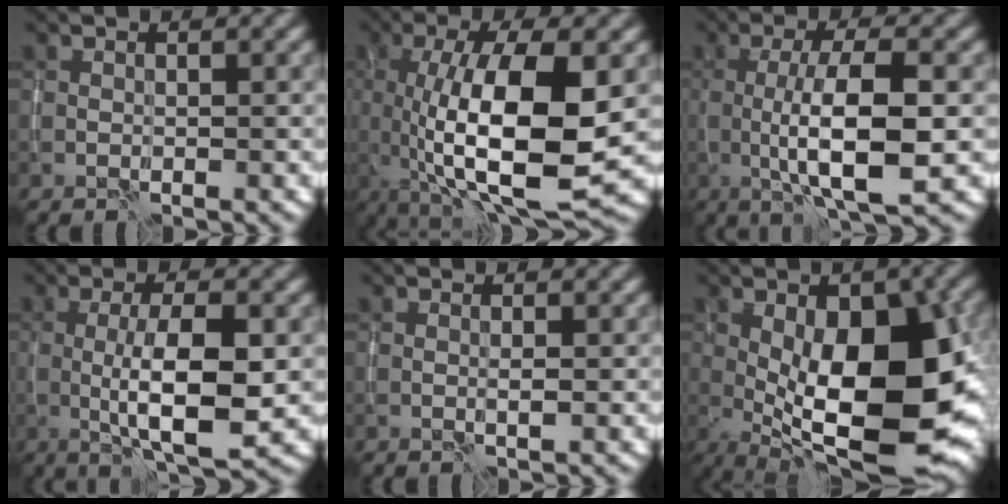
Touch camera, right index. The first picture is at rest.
{"total": 12.0, "force": [-1.1, 3.8, 11.3], "torque": [-0.193, -0.012, -0.017]}
{"total": 8.0, "force": [-0.7, 2.1, 7.7], "torque": [-0.125, -0.007, -0.009]}
{"total": 7.1, "force": [-0.6, 1.8, 6.9], "torque": [-0.116, -0.005, -0.008]}
{"total": 0.6, "force": [0.0, -0.1, 0.6], "torque": [-0.013, 0.000, -0.002]}
{"total": 14.3, "force": [-1.8, 5.8, 13.0], "torque": [-0.188, 0.004, -0.032]}